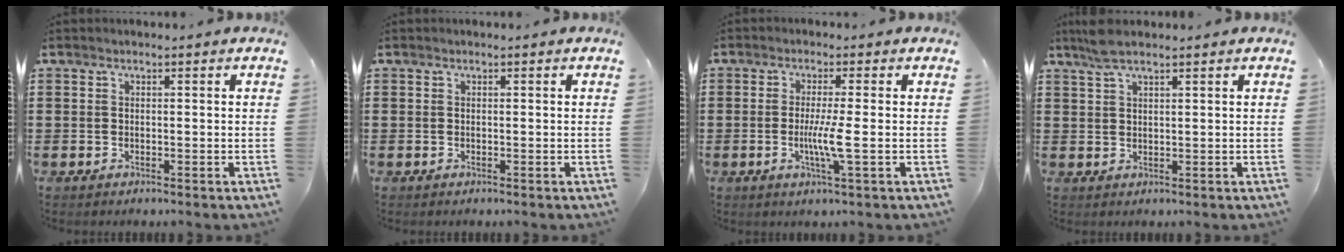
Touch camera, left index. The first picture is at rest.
{"total": 0.0}
{"total": 4.7, "force": [-0.8, -0.2, 4.7], "torque": [-0.089, -0.010, -0.020]}
{"total": 3.9, "force": [2.8, 0.8, 2.6], "torque": [-0.056, 0.005, 0.051]}